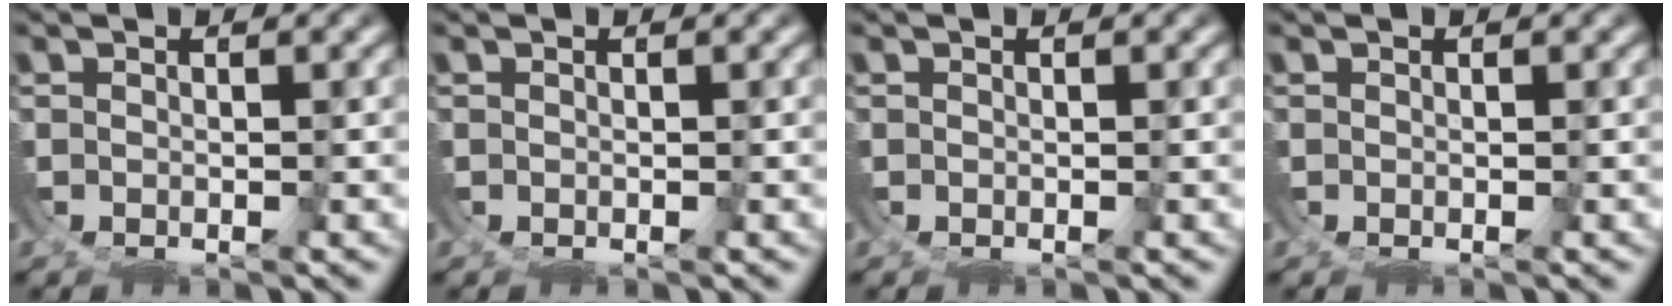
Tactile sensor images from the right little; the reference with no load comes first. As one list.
[{"total": 0.0}, {"total": 0.0}, {"total": 0.0}]